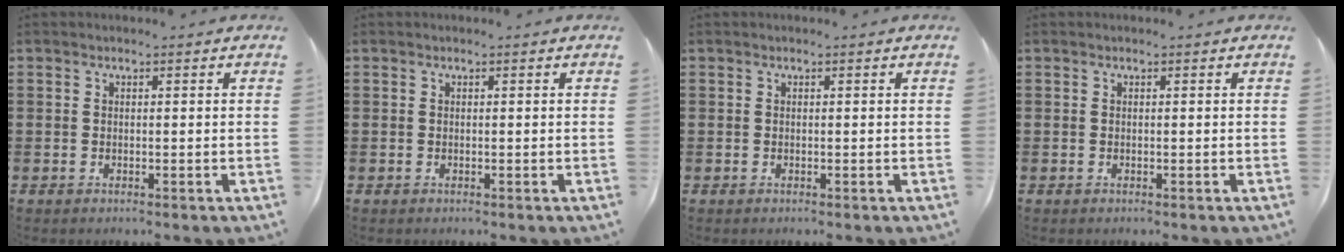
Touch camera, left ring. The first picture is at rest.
{"total": 0.0}
{"total": 0.0}
{"total": 0.0}